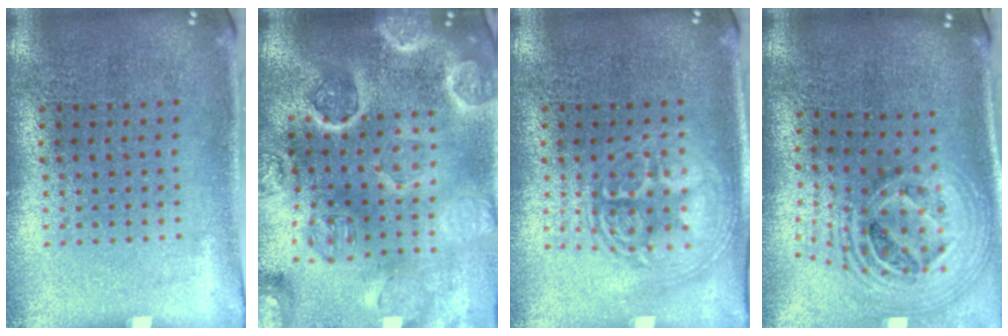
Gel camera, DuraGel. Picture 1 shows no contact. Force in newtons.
{"total": 5.0, "press": 4.3, "slide": 2.4}
{"total": 2.6, "press": 2.6, "slide": 0.2}
{"total": 2.7, "press": 2.0, "slide": 1.9}